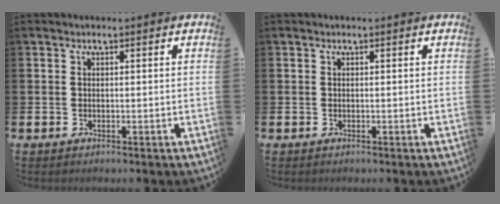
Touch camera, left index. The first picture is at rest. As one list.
[{"total": 0.0}]